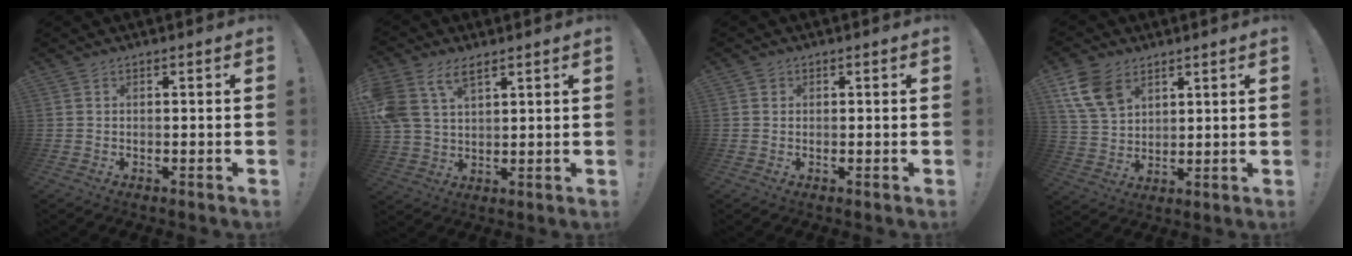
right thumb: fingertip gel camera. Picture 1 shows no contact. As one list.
[{"total": 10.0, "force": [5.7, 5.9, 5.8], "torque": [-0.125, -0.017, 0.113]}, {"total": 1.0, "force": [0.5, 0.8, 0.2], "torque": [0.003, -0.001, 0.007]}, {"total": 12.4, "force": [6.8, 8.4, 6.0], "torque": [-0.104, -0.025, 0.139]}]